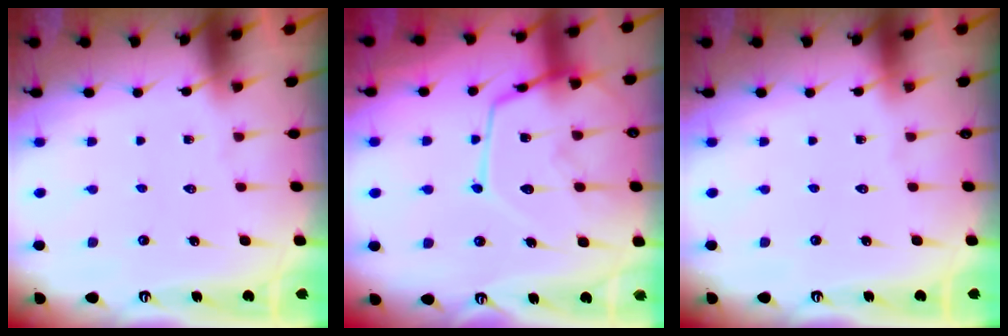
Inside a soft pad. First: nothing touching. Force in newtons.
{"total": 15.7, "press": 15.6, "slide": 1.3}
{"total": 0.0}